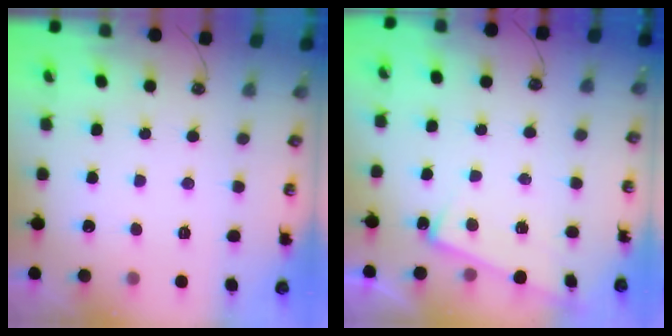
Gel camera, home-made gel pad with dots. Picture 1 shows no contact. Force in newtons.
{"total": 7.2, "press": 7.2, "slide": 0.2}